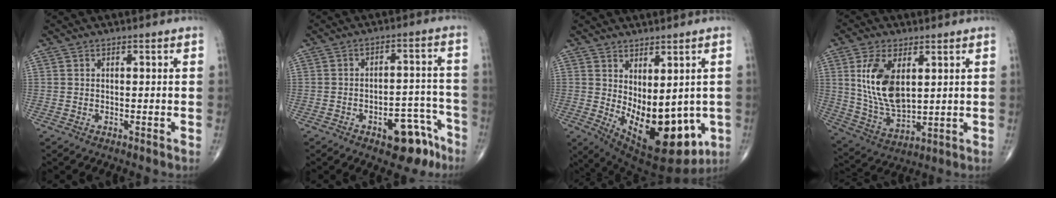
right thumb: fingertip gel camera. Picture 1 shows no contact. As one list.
[{"total": 10.6, "force": [-6.2, 5.0, 7.0], "torque": [-0.060, 0.054, -0.077]}, {"total": 17.6, "force": [-2.9, 8.8, 15.0], "torque": [-0.208, -0.024, -0.013]}, {"total": 13.4, "force": [3.5, 7.1, 10.8], "torque": [-0.201, -0.021, 0.079]}]